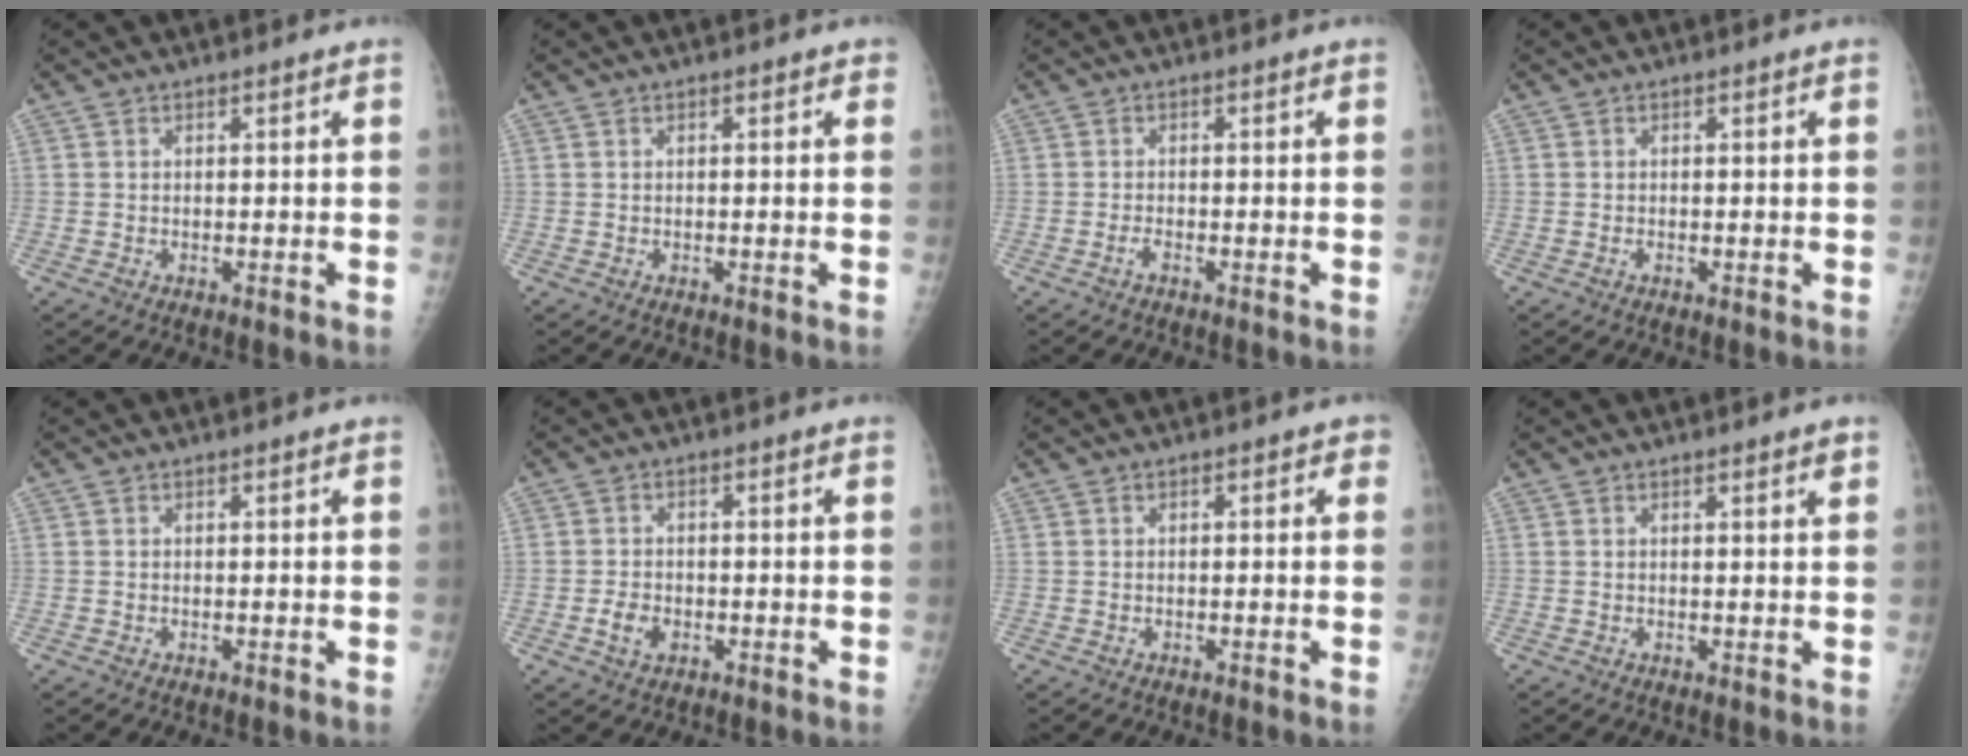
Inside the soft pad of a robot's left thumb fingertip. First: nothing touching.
{"total": 1.1, "force": [0.4, 0.5, 0.8], "torque": [-0.007, 0.001, 0.004]}
{"total": 1.1, "force": [-0.9, 0.2, 0.6], "torque": [-0.015, 0.003, -0.019]}
{"total": 0.0}
{"total": 0.0}
{"total": 3.3, "force": [-1.4, 2.2, 1.9], "torque": [-0.031, 0.006, -0.023]}
{"total": 1.9, "force": [0.6, 1.0, 1.5], "torque": [-0.008, 0.003, 0.002]}
{"total": 1.4, "force": [0.9, 0.1, 1.1], "torque": [-0.014, -0.005, 0.012]}